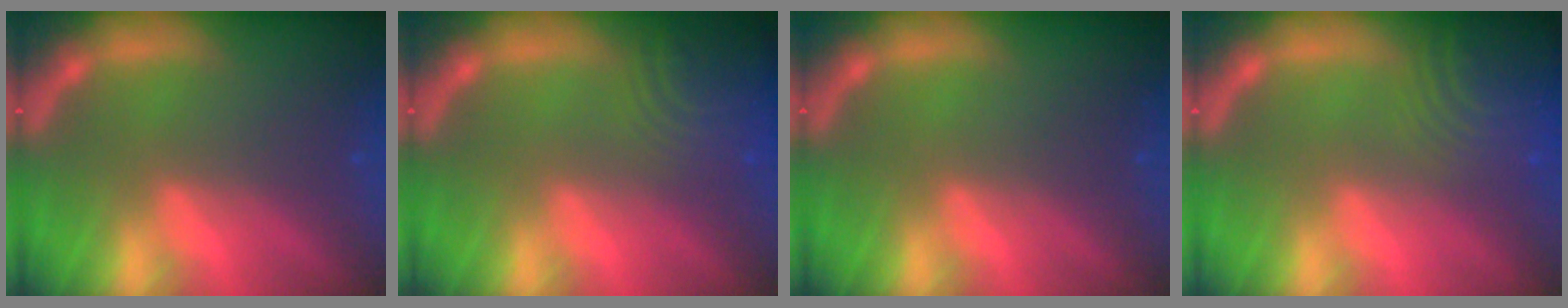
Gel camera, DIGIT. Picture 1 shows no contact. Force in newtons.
{"total": 7.0}
{"total": 0.0}
{"total": 9.1}